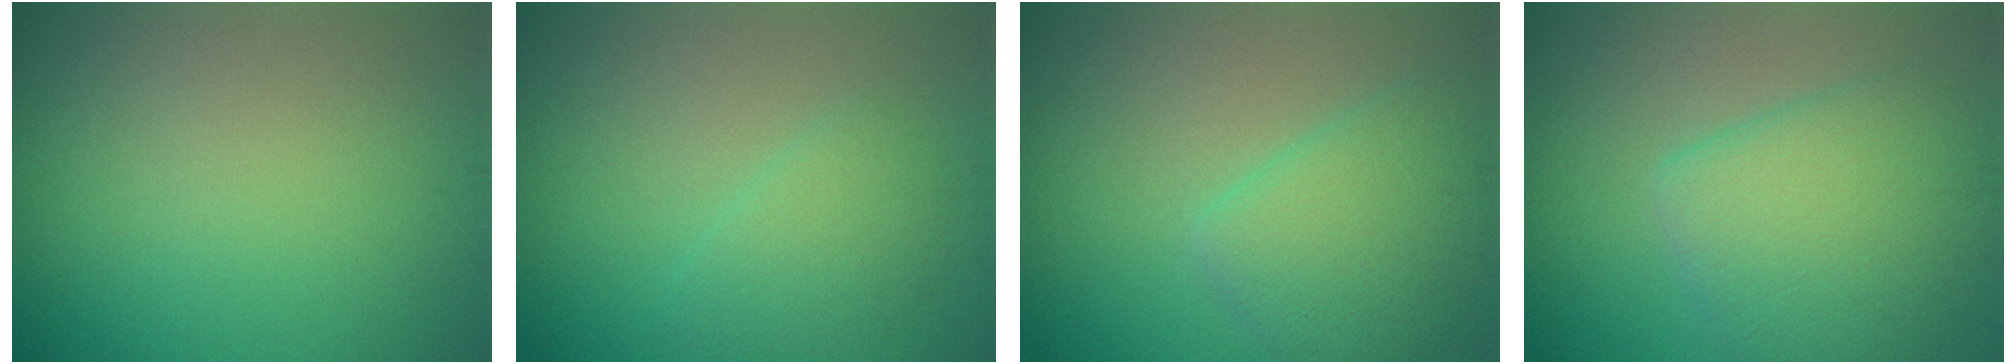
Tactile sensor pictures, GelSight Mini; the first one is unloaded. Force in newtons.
{"total": 2.3, "press": 2.3, "slide": 0.2}
{"total": 4.3, "press": 4.3, "slide": 0.2}
{"total": 6.3, "press": 6.3, "slide": 0.3}